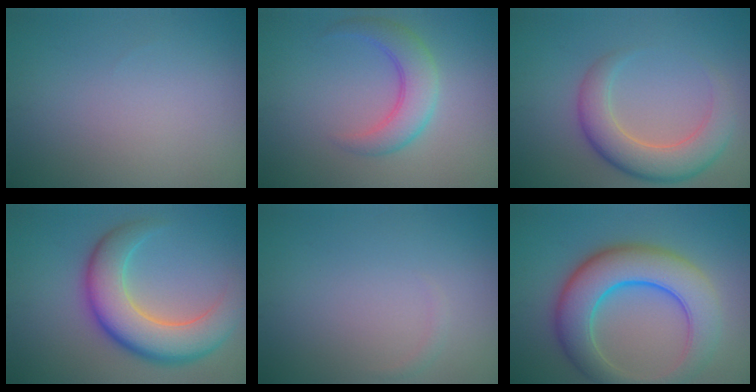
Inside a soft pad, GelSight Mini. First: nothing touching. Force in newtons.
{"total": 3.9, "press": 3.9, "slide": 0.1}
{"total": 5.6, "press": 5.6, "slide": 0.3}
{"total": 8.0, "press": 8.0, "slide": 0.6}
{"total": 0.5, "press": 0.5, "slide": 0.0}
{"total": 9.0, "press": 9.0, "slide": 0.3}